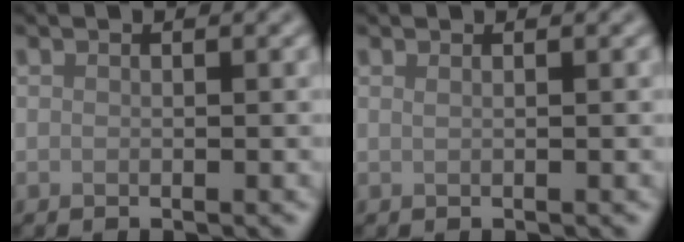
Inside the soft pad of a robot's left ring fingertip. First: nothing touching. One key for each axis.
{"total": 0.6, "fx": 0.4, "fy": 0.3, "fz": 0.3, "tx": -0.002, "ty": 0.000, "tz": 0.003}